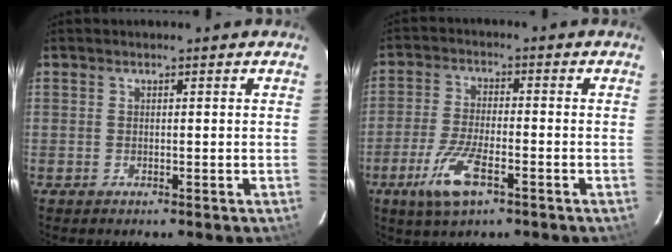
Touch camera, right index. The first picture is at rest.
{"total": 9.3, "force": [-4.7, 3.0, 7.4], "torque": [-0.165, -0.013, -0.089]}